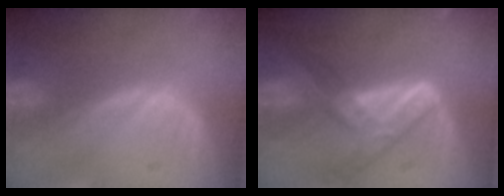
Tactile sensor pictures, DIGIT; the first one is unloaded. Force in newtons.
{"total": 7.2, "press": 6.2, "slide": 3.8}